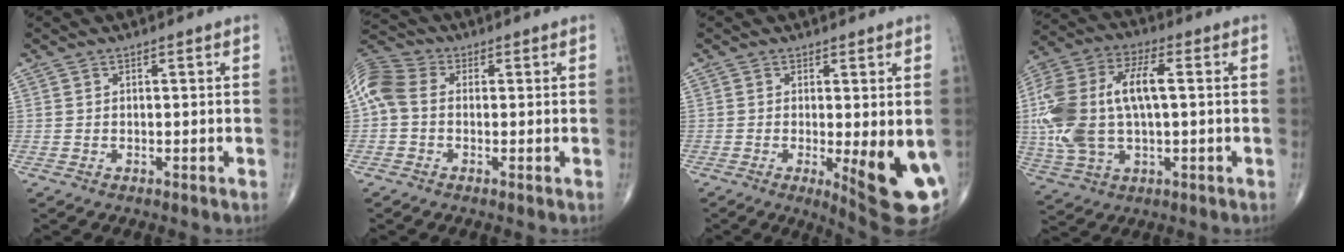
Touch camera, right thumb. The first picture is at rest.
{"total": 7.9, "force": [0.2, 5.7, 5.4], "torque": [-0.119, 0.023, -0.010]}
{"total": 11.6, "force": [-2.8, 2.9, 10.9], "torque": [-0.126, -0.021, -0.028]}
{"total": 20.9, "force": [1.2, 10.4, 18.1], "torque": [-0.409, 0.017, 0.020]}